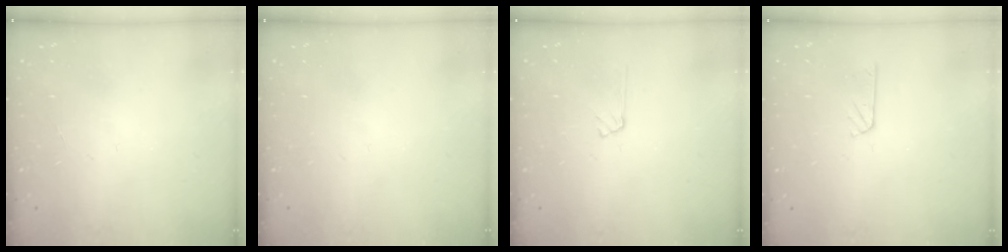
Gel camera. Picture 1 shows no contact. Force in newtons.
{"total": 0.0}
{"total": 4.7, "press": 4.6, "slide": 0.5}
{"total": 2.8, "press": 2.8, "slide": 0.2}